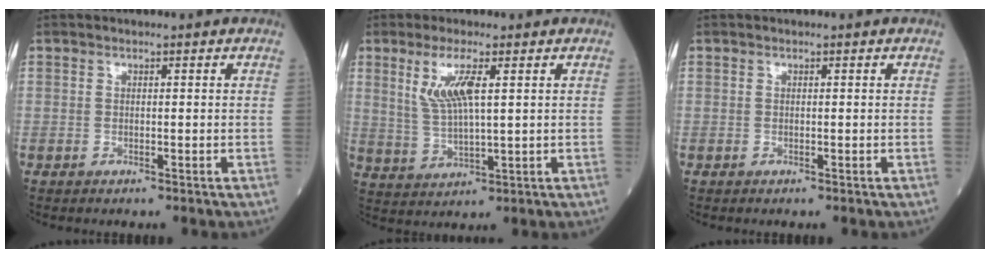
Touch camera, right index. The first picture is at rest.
{"total": 6.8, "force": [2.6, 0.9, 6.2], "torque": [-0.135, -0.001, 0.058]}
{"total": 0.0}